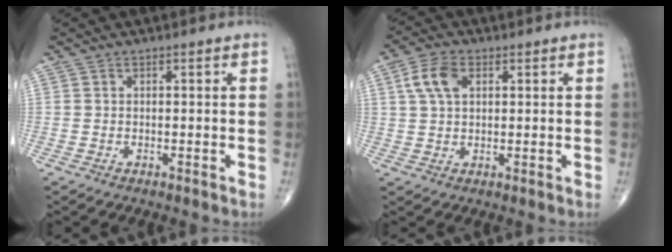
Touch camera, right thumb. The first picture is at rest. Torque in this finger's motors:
{"motor_torque": [-0.53, 0.60, 0.50, 0.18, 0.19]}